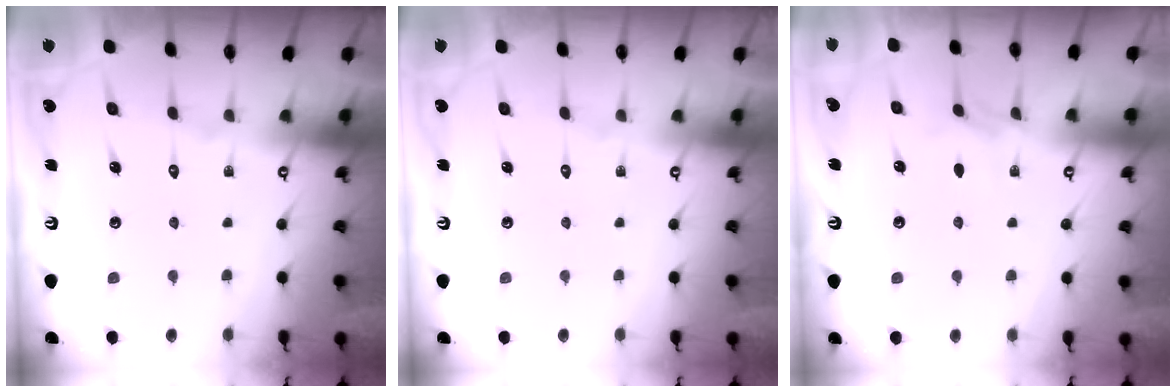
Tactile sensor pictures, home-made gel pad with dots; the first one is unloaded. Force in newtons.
{"total": 0.0}
{"total": 2.8, "press": 2.8, "slide": 0.5}